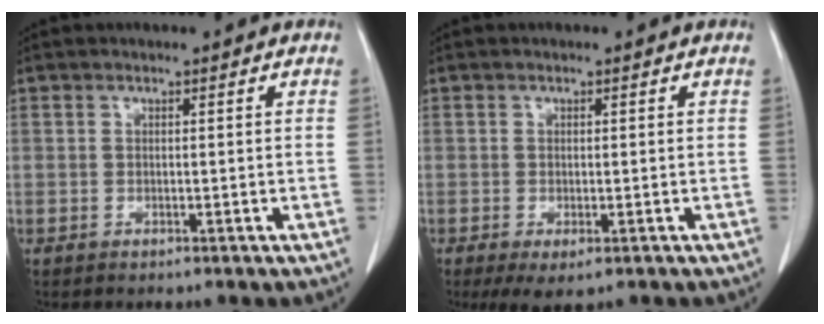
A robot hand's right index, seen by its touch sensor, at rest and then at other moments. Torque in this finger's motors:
{"motor_torque": [0.19, -0.13, 0.23, 0.05]}